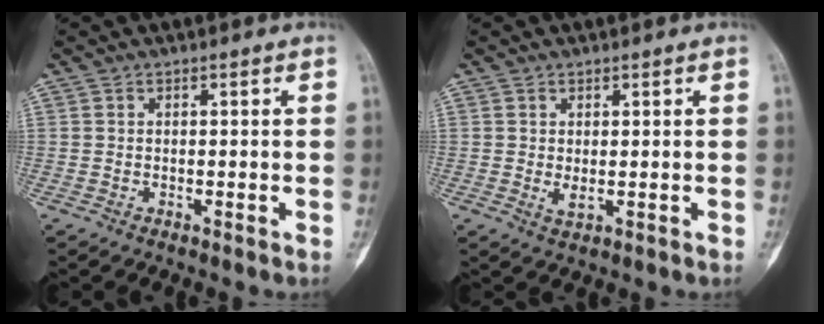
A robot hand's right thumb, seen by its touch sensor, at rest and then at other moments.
{"total": 1.7, "force": [0.1, 0.9, 1.4], "torque": [-0.028, -0.007, 0.007]}